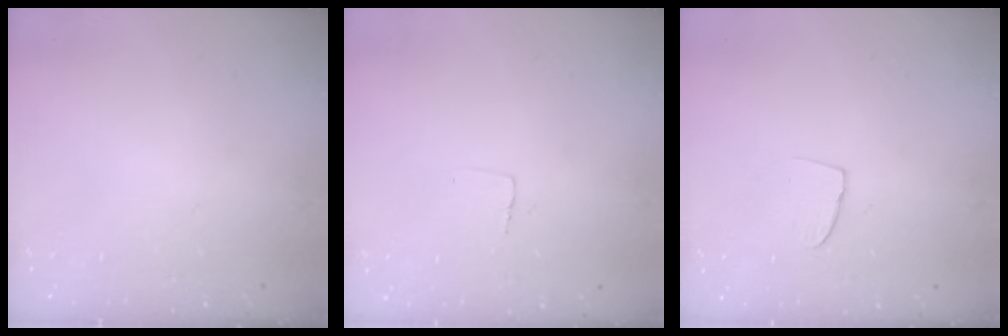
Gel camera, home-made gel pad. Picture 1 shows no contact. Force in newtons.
{"total": 2.7, "press": 2.7, "slide": 0.1}
{"total": 4.2, "press": 4.2, "slide": 0.3}